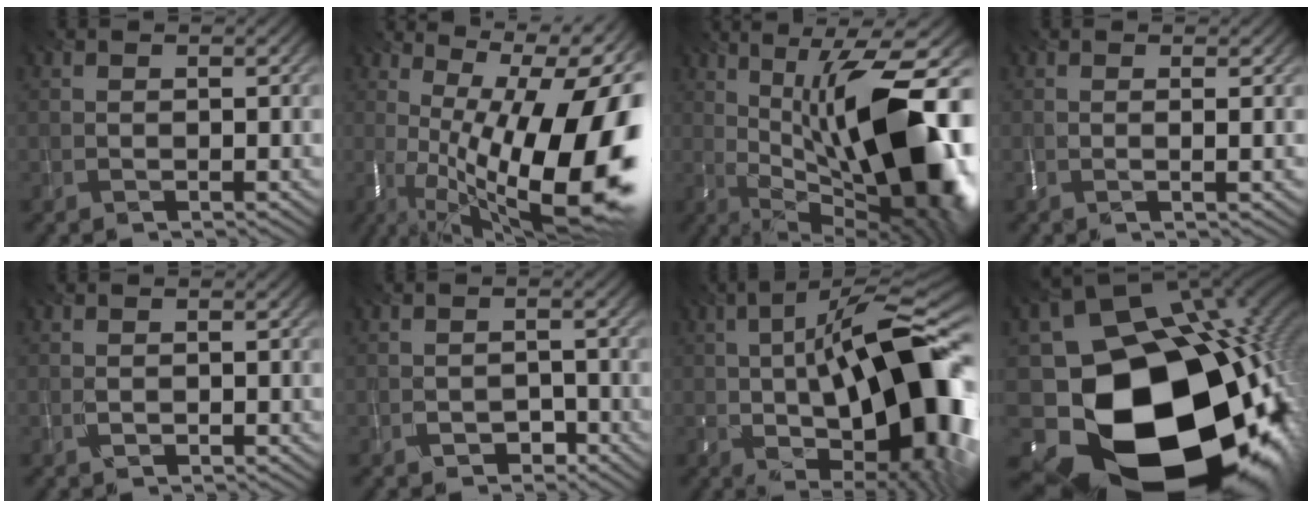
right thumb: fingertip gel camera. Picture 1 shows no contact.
{"total": 20.9, "force": [-2.5, 8.6, 18.8], "torque": [-0.240, 0.001, -0.034]}
{"total": 18.1, "force": [-0.5, 6.6, 16.9], "torque": [-0.230, 0.018, -0.016]}
{"total": 1.4, "force": [0.6, 0.1, 1.2], "torque": [-0.022, 0.001, 0.008]}
{"total": 0.0}
{"total": 1.8, "force": [-1.7, 0.6, -0.1], "torque": [0.003, 0.000, -0.034]}
{"total": 18.0, "force": [-0.7, 6.6, 16.7], "torque": [-0.234, 0.016, -0.027]}
{"total": 22.9, "force": [-7.3, 17.8, 12.5], "torque": [-0.241, -0.079, -0.088]}